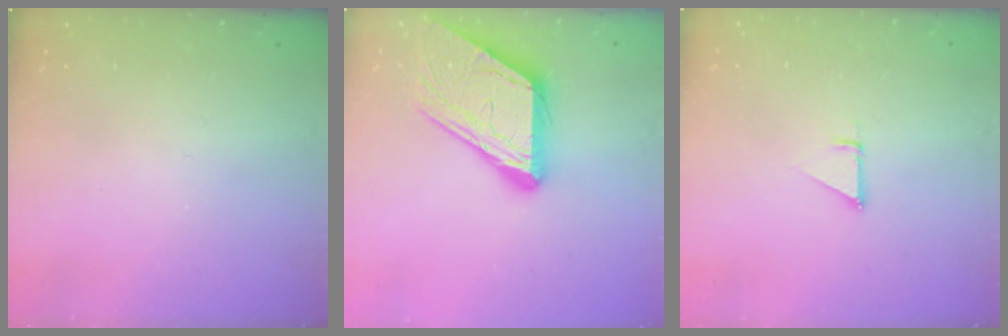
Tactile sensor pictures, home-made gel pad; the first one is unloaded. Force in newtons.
{"total": 13.5, "press": 13.4, "slide": 1.6}
{"total": 1.4, "press": 1.4, "slide": 0.0}